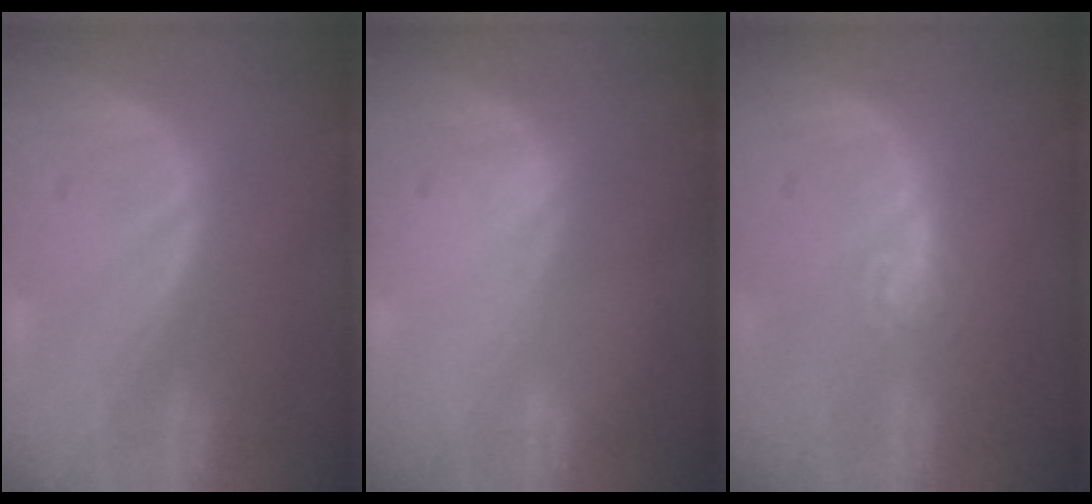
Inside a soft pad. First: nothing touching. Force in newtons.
{"total": 0.0}
{"total": 4.0, "press": 3.6, "slide": 1.6}